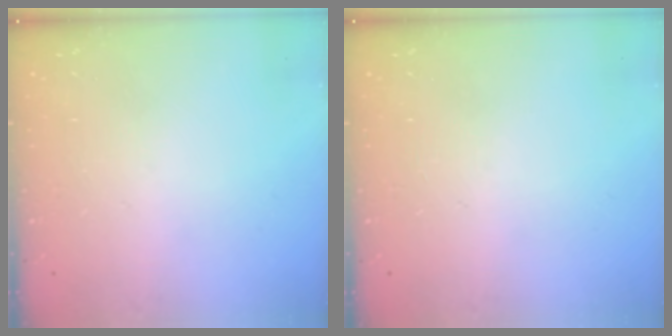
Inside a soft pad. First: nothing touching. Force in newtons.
{"total": 0.0}